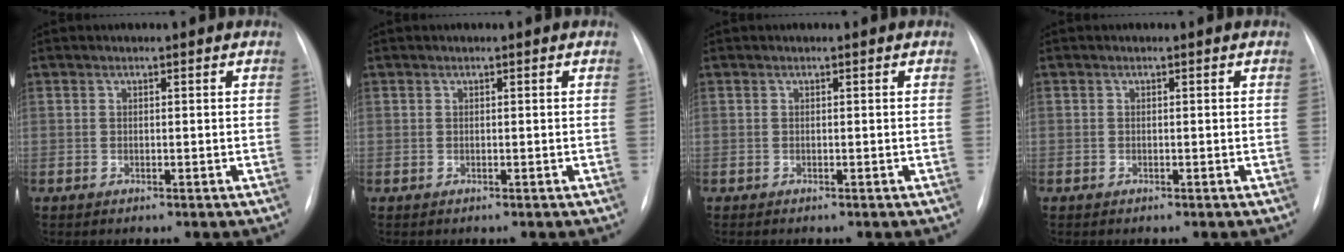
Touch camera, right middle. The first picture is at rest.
{"total": 0.0}
{"total": 0.0}
{"total": 0.0}